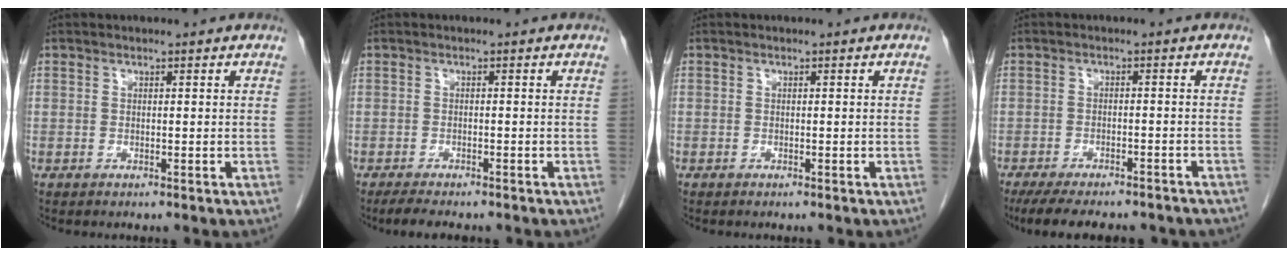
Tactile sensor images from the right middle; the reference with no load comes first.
{"total": 4.1, "force": [-3.4, 0.9, 2.0], "torque": [-0.039, -0.013, -0.050]}
{"total": 0.0}
{"total": 15.2, "force": [-13.0, 4.1, 6.8], "torque": [-0.129, -0.013, -0.167]}